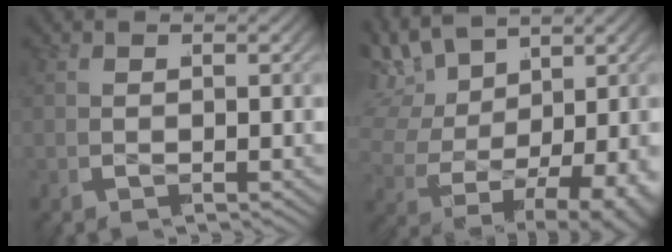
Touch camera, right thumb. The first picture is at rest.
{"total": 10.7, "force": [0.5, 7.2, 8.0], "torque": [-0.169, -0.024, 0.020]}